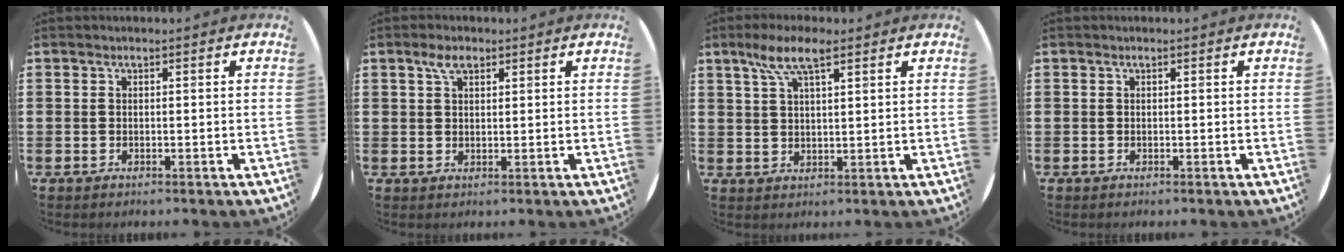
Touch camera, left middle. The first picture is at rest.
{"total": 2.8, "force": [1.9, 1.3, 1.7], "torque": [-0.029, 0.003, 0.032]}
{"total": 6.5, "force": [3.9, 1.9, 4.7], "torque": [-0.102, 0.009, 0.070]}
{"total": 0.0}